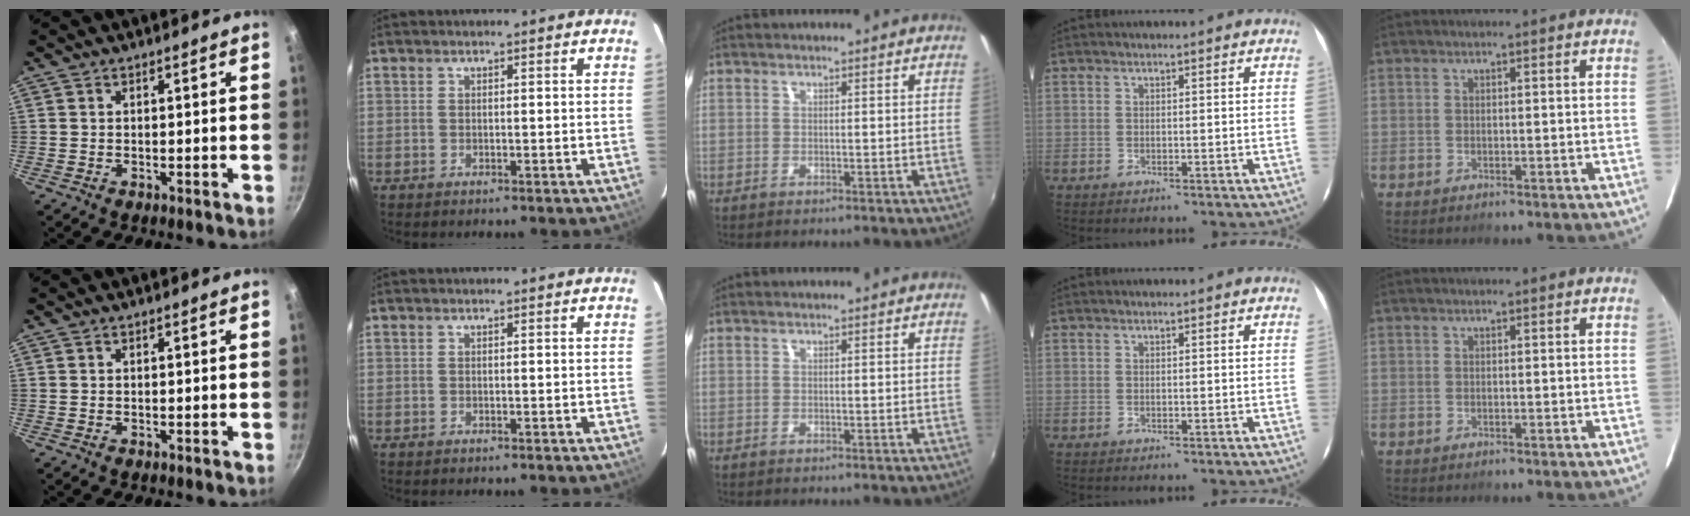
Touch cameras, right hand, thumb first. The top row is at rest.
{}